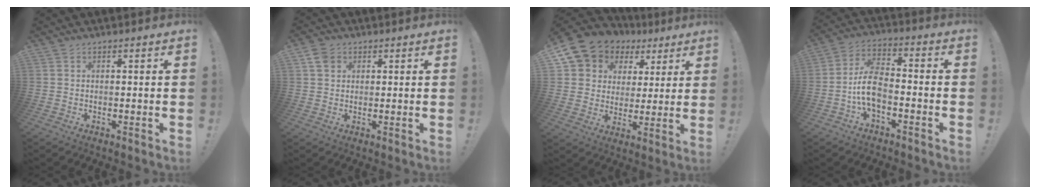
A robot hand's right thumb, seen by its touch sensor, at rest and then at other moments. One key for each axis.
{"total": 3.8, "fx": 1.8, "fy": 3.0, "fz": 1.5, "tx": -0.027, "ty": 0.001, "tz": 0.034}
{"total": 9.2, "fx": 4.9, "fy": 7.4, "fz": 2.4, "tx": -0.045, "ty": -0.041, "tz": 0.099}
{"total": 10.7, "fx": -3.9, "fy": 5.9, "fz": 8.1, "tx": -0.167, "ty": 0.024, "tz": -0.067}